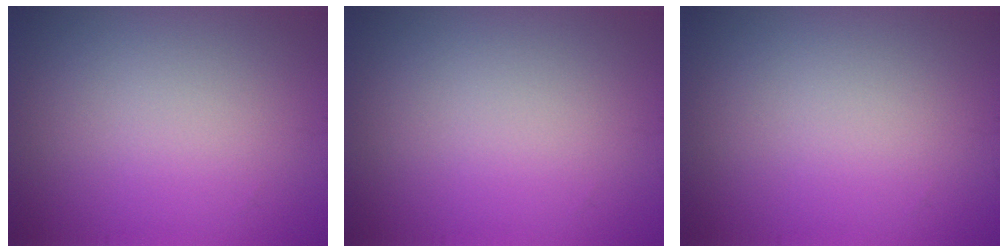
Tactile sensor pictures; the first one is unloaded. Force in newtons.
{"total": 0.0}
{"total": 0.0}